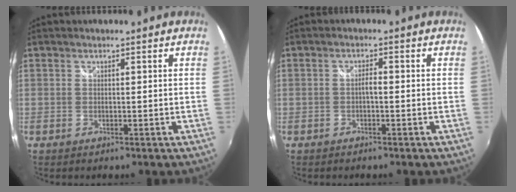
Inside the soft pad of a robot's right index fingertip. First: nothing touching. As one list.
[{"total": 1.4, "force": [-0.5, 0.4, 1.2], "torque": [-0.023, 0.005, -0.010]}]